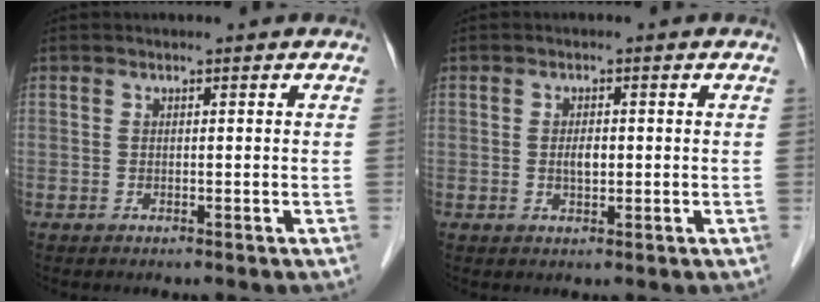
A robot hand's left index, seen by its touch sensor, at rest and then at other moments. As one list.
[{"total": 1.9, "force": [0.0, 0.9, 1.7], "torque": [-0.033, 0.000, 0.000]}]